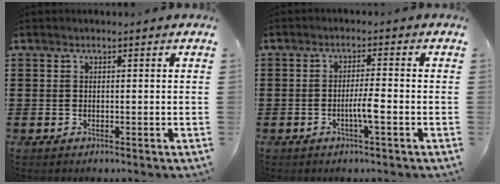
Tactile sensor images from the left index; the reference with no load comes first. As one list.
[{"total": 3.6, "force": [-1.2, 0.1, 3.3], "torque": [-0.067, -0.005, -0.026]}]